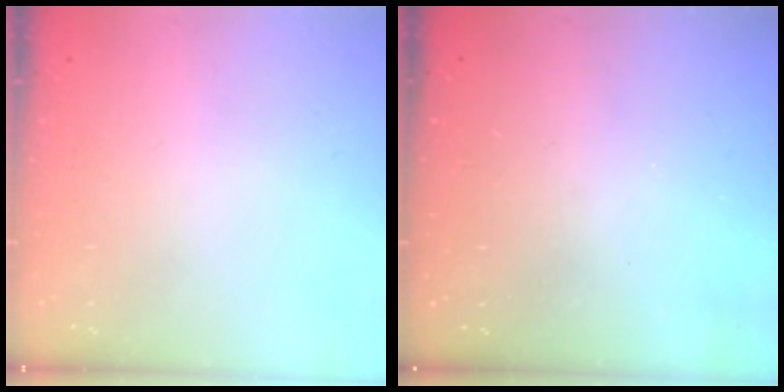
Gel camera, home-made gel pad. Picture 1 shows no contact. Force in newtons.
{"total": 3.1, "press": 3.1, "slide": 0.1}